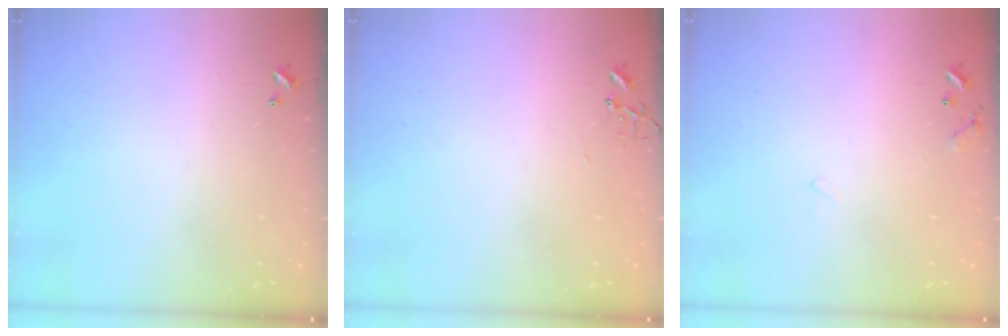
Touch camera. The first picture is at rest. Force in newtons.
{"total": 0.0}
{"total": 6.1, "press": 6.1, "slide": 0.5}